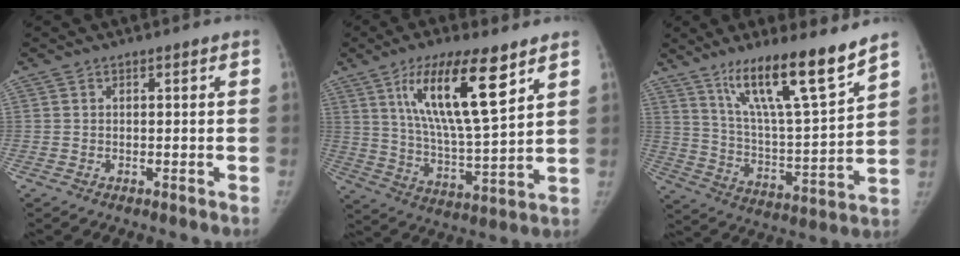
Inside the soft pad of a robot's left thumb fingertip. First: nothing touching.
{"total": 17.5, "force": [8.8, 4.3, 14.6], "torque": [-0.249, -0.042, 0.161]}
{"total": 17.9, "force": [12.6, 2.3, 12.5], "torque": [-0.190, -0.077, 0.224]}